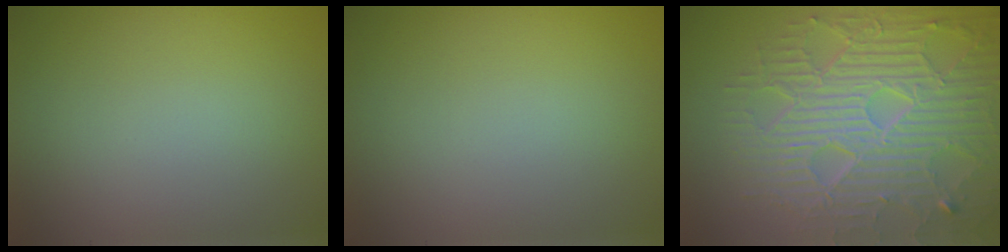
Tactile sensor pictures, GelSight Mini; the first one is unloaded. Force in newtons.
{"total": 0.0}
{"total": 8.9, "press": 6.1, "slide": 6.5}